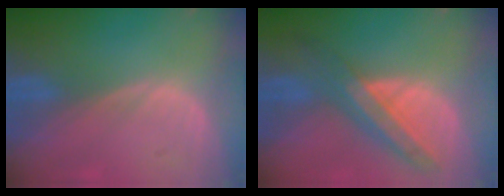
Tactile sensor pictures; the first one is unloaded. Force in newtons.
{"total": 8.2, "press": 7.3, "slide": 3.7}